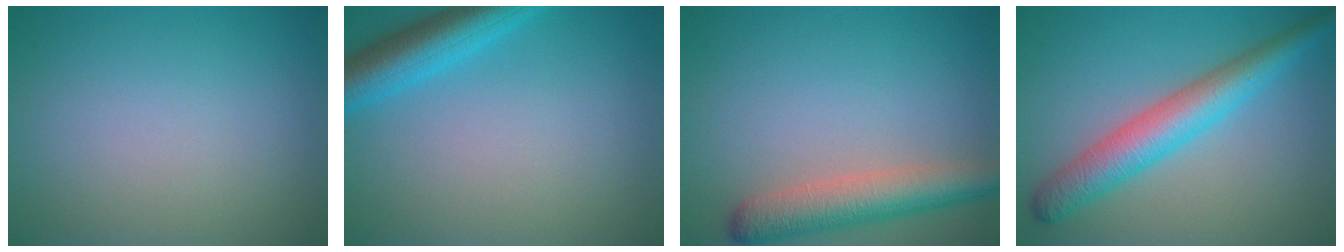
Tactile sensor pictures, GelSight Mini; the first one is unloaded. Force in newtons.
{"total": 5.0, "press": 5.0, "slide": 0.3}
{"total": 5.1, "press": 5.1, "slide": 0.3}
{"total": 5.6, "press": 5.6, "slide": 0.1}